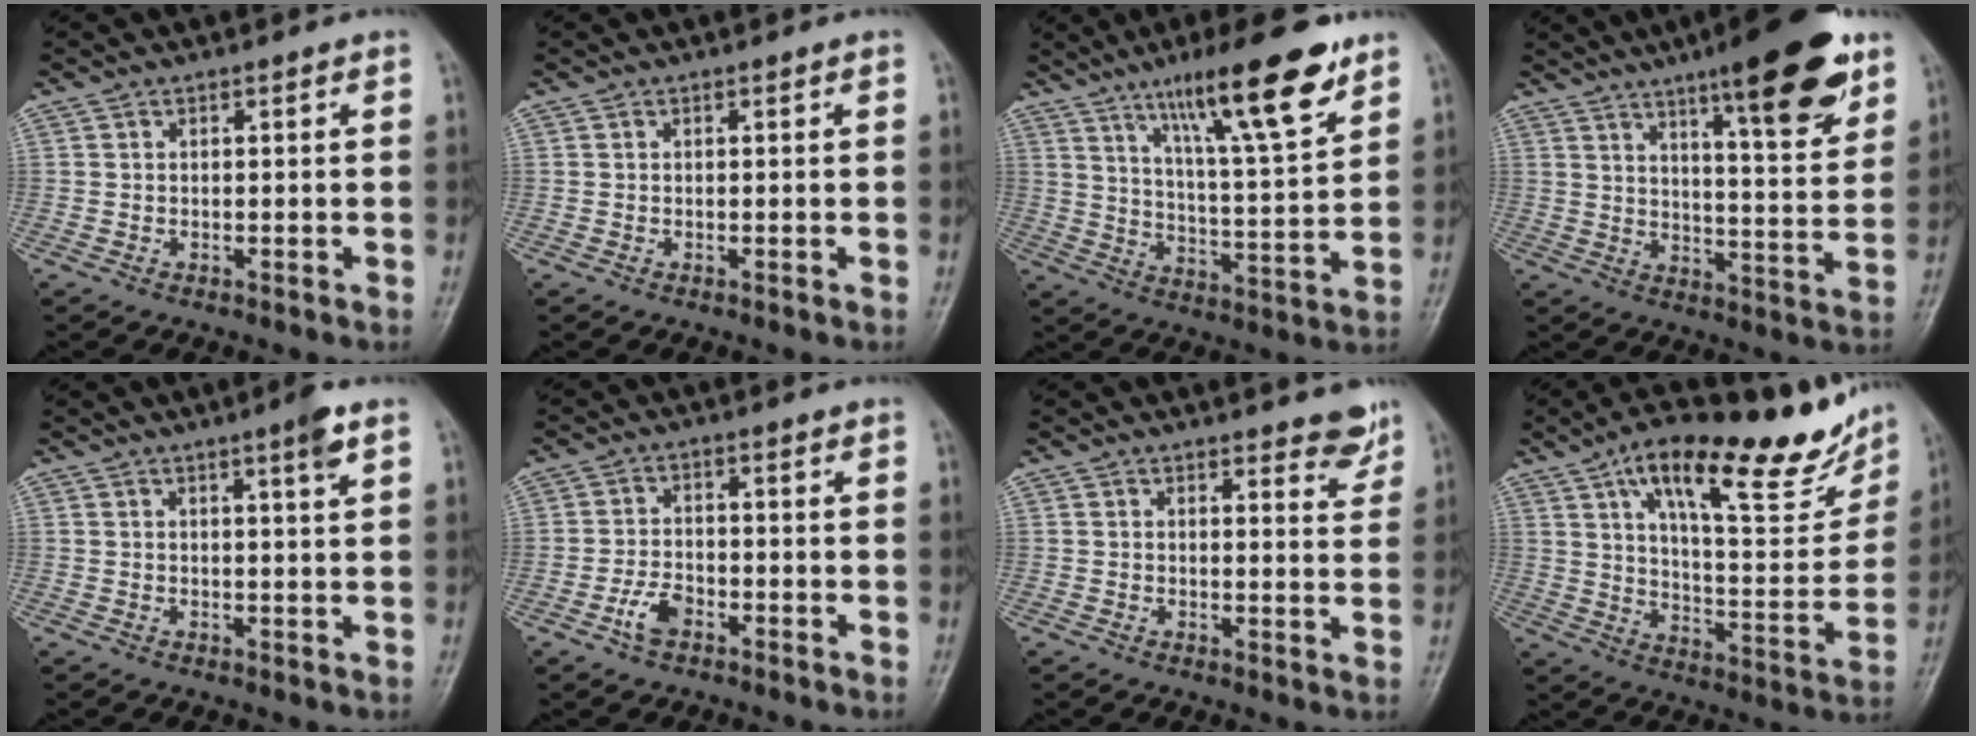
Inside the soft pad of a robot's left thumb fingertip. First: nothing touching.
{"total": 0.0}
{"total": 17.9, "force": [11.0, 3.3, 13.7], "torque": [-0.199, -0.053, 0.182]}
{"total": 17.6, "force": [10.8, 3.9, 13.3], "torque": [-0.163, -0.056, 0.158]}
{"total": 3.4, "force": [1.9, 0.1, 2.8], "torque": [-0.044, -0.007, 0.030]}
{"total": 4.3, "force": [-2.3, 2.4, 2.7], "torque": [-0.049, 0.015, -0.046]}
{"total": 4.3, "force": [3.4, 1.4, 2.3], "torque": [-0.006, -0.024, 0.040]}
{"total": 24.5, "force": [15.3, 7.7, 17.5], "torque": [-0.215, -0.044, 0.239]}